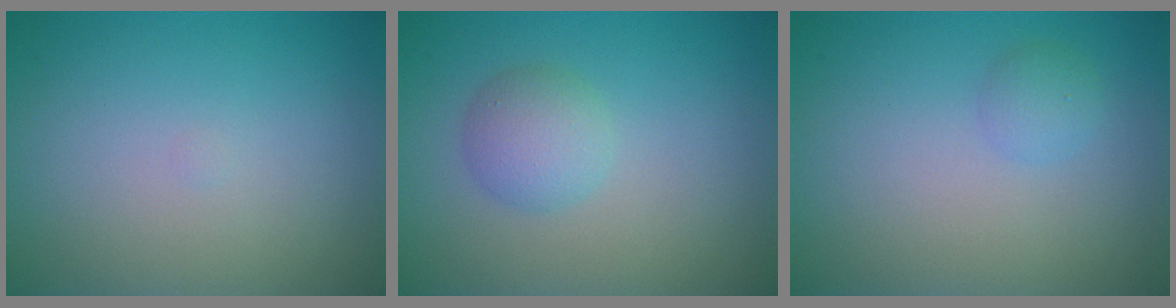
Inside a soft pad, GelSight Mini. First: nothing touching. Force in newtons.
{"total": 2.6, "press": 2.6, "slide": 0.1}
{"total": 1.2, "press": 1.2, "slide": 0.1}